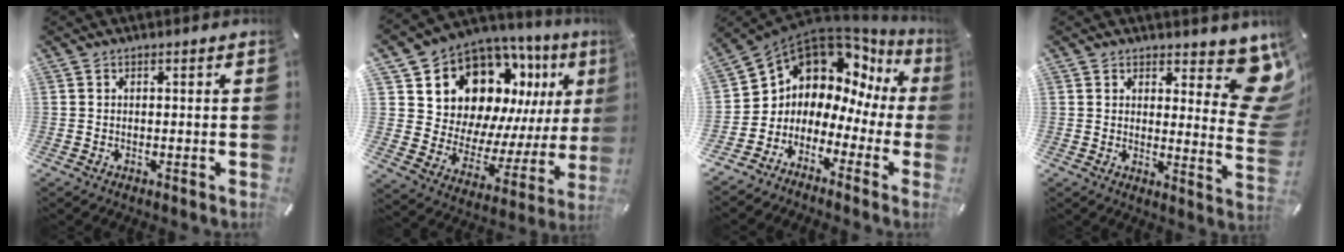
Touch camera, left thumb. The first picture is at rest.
{"total": 14.4, "force": [9.1, 9.8, 5.3], "torque": [-0.086, -0.096, 0.169]}
{"total": 7.1, "force": [4.2, 5.6, 1.5], "torque": [-0.058, -0.062, 0.071]}
{"total": 12.7, "force": [6.8, 5.9, 8.9], "torque": [-0.089, -0.052, 0.119]}